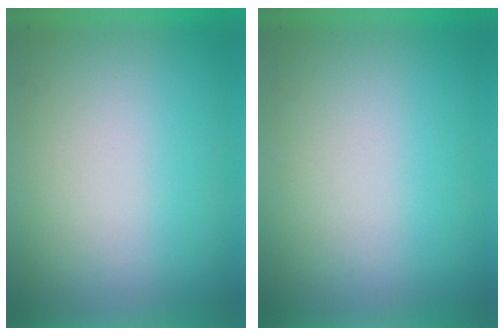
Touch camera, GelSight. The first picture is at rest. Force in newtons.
{"total": 0.0}